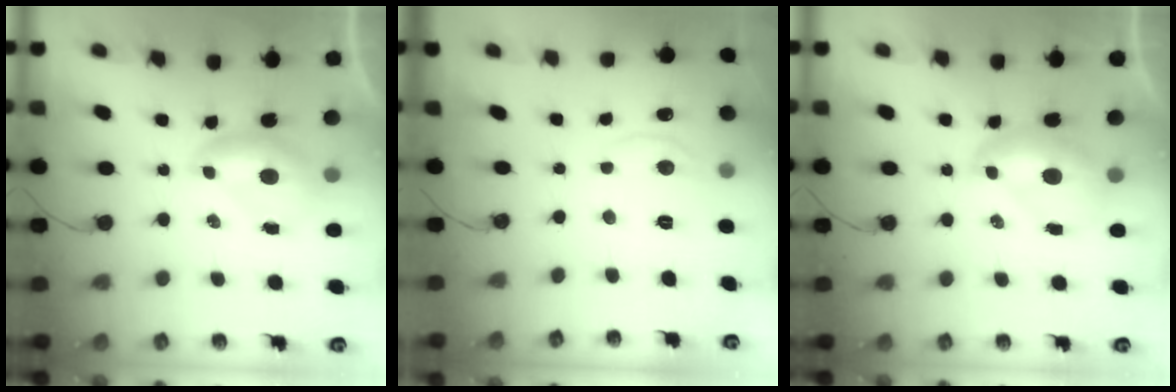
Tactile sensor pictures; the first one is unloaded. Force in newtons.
{"total": 0.8, "press": 0.6, "slide": 0.5}
{"total": 2.6, "press": 2.5, "slide": 0.7}